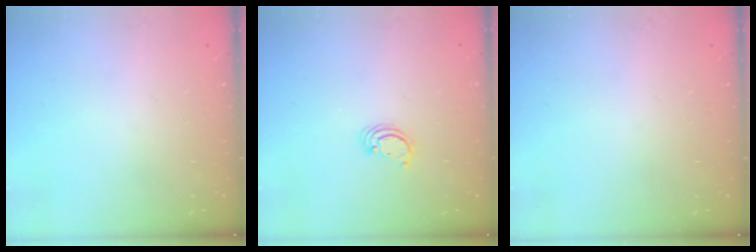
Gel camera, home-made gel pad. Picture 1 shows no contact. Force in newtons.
{"total": 2.6, "press": 2.6, "slide": 0.2}
{"total": 0.0}